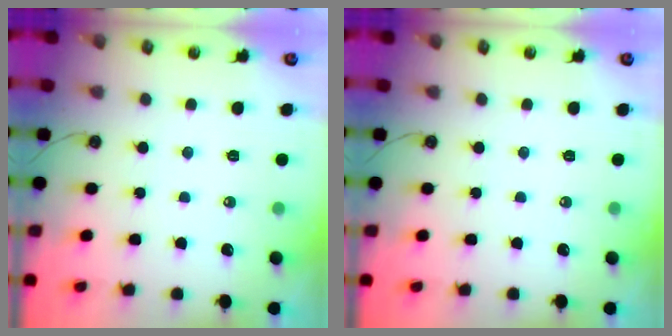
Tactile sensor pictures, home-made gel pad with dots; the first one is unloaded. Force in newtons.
{"total": 0.0}